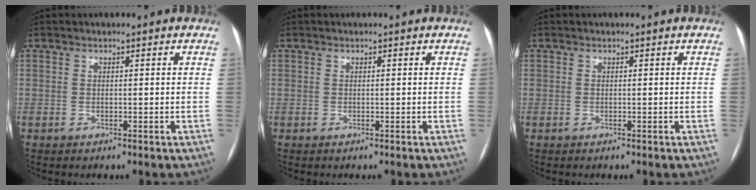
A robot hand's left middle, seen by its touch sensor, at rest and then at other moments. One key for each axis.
{"total": 0.0}
{"total": 0.0}